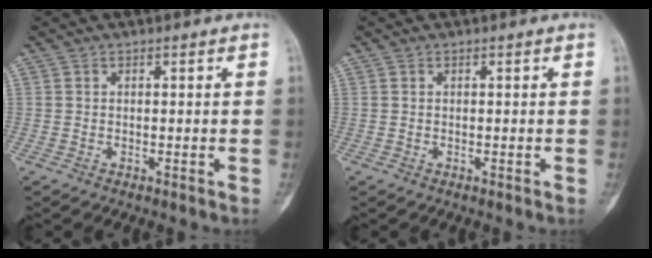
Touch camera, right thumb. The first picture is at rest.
{"total": 0.0}